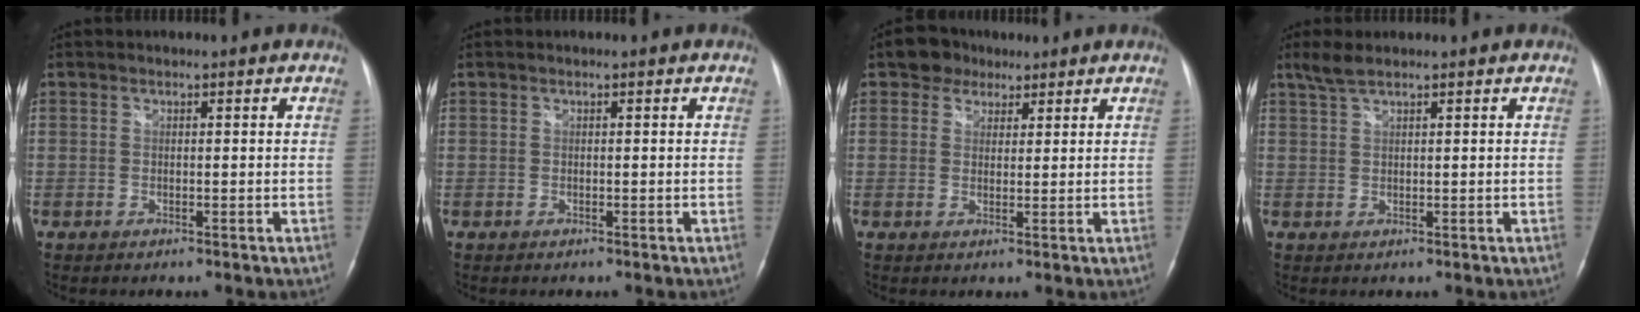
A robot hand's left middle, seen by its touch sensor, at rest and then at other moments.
{"total": 0.0}
{"total": 3.9, "force": [2.6, 2.9, 0.6], "torque": [-0.014, 0.013, 0.041]}
{"total": 2.4, "force": [2.0, 0.2, 1.4], "torque": [-0.039, 0.010, 0.044]}